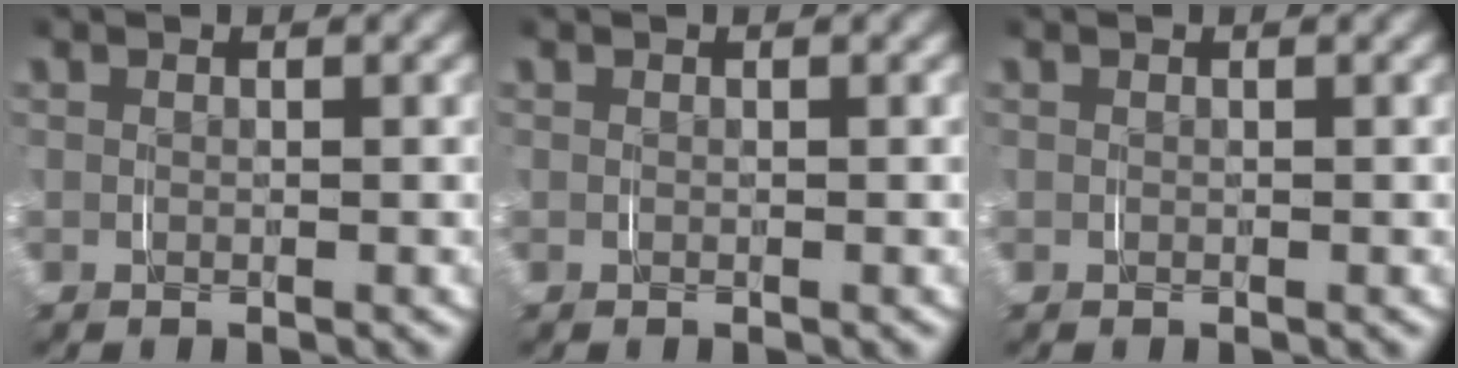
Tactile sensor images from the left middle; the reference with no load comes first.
{"total": 0.0}
{"total": 0.0}